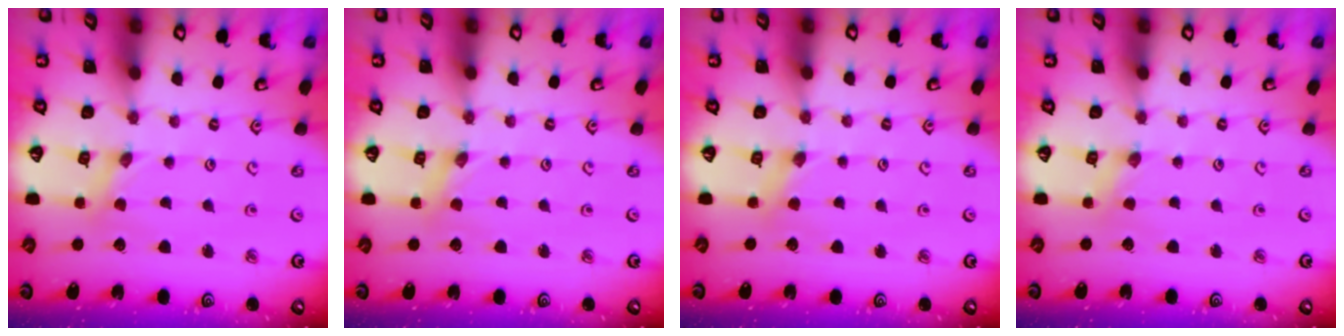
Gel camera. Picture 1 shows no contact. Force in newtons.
{"total": 0.9, "press": 0.9, "slide": 0.1}
{"total": 2.4, "press": 2.4, "slide": 0.5}
{"total": 0.0}